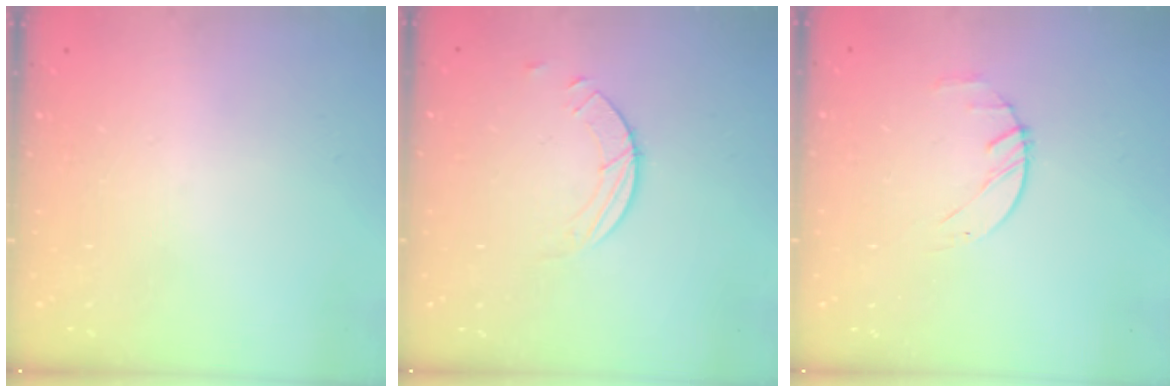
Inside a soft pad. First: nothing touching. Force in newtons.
{"total": 2.5, "press": 2.4, "slide": 0.2}
{"total": 1.9, "press": 1.9, "slide": 0.3}